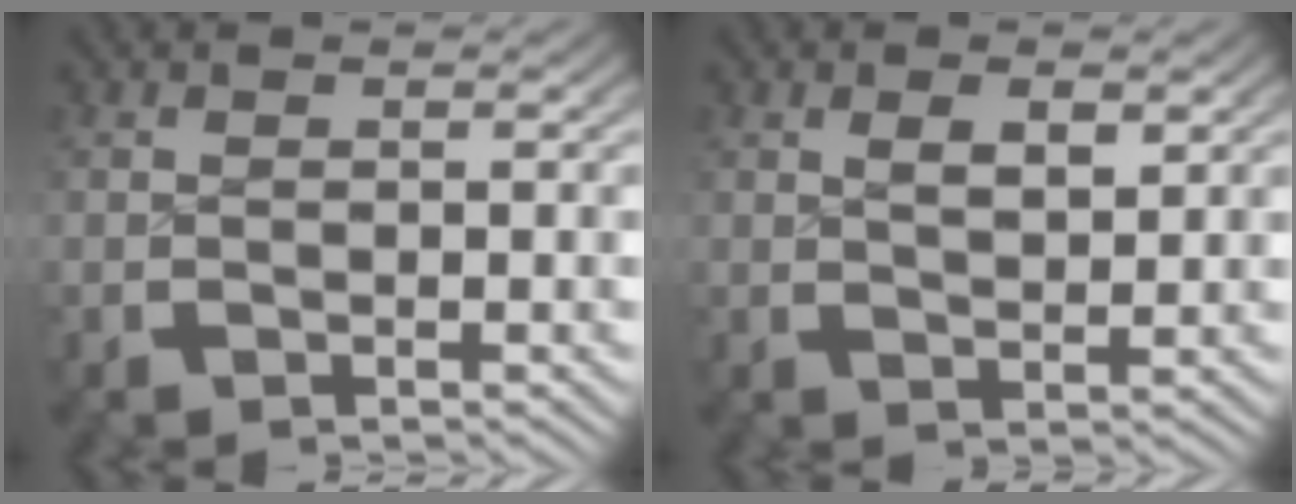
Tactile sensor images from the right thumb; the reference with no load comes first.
{"total": 1.5, "force": [1.0, 0.3, 1.0], "torque": [-0.013, 0.001, 0.022]}